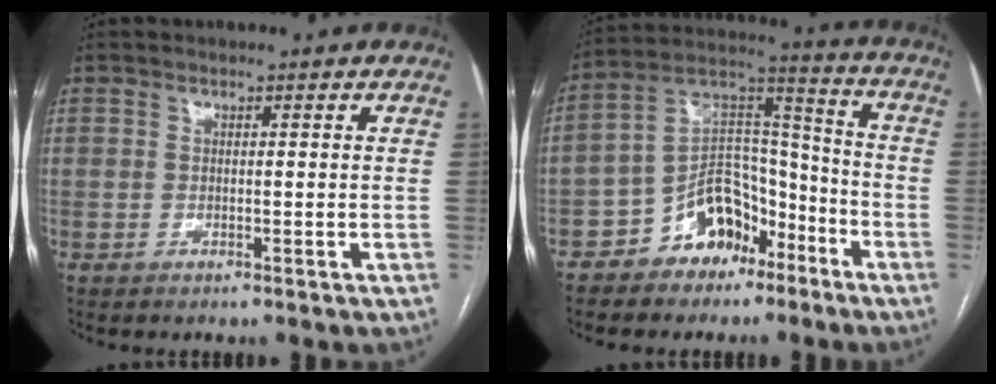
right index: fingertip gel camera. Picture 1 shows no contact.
{"total": 11.8, "force": [-7.1, 7.5, 5.5], "torque": [-0.099, 0.046, -0.121]}